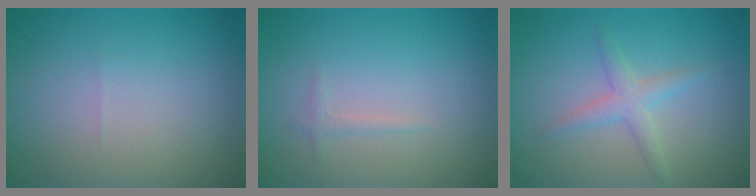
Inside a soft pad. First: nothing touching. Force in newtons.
{"total": 0.7, "press": 0.7, "slide": 0.1}
{"total": 2.1, "press": 2.1, "slide": 0.0}